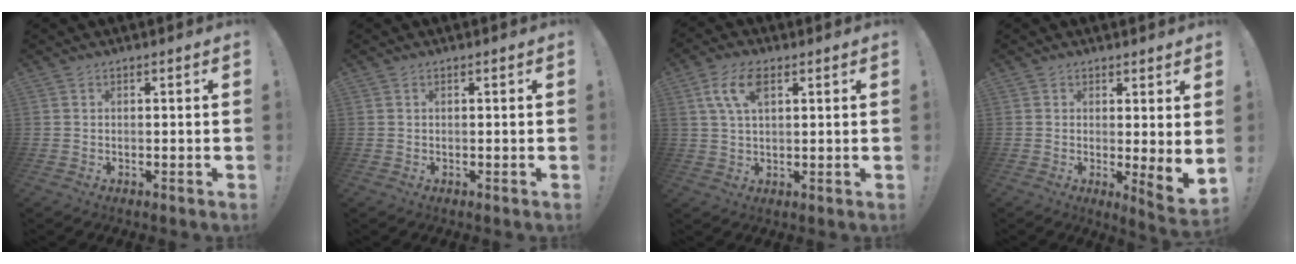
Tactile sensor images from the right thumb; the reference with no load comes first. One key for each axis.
{"total": 0.0}
{"total": 8.0, "fx": 3.1, "fy": 4.0, "fz": 6.2, "tx": -0.114, "ty": 0.003, "tz": 0.056}
{"total": 4.3, "fx": 1.0, "fy": -0.1, "fz": 4.2, "tx": -0.049, "ty": -0.027, "tz": 0.021}